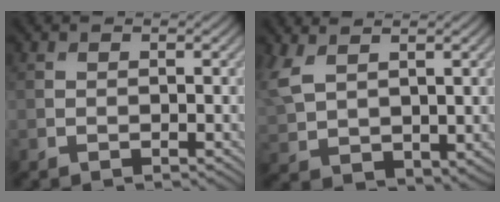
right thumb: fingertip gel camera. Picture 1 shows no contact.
{"total": 6.6, "force": [2.7, 3.8, 4.7], "torque": [-0.134, -0.007, 0.065]}